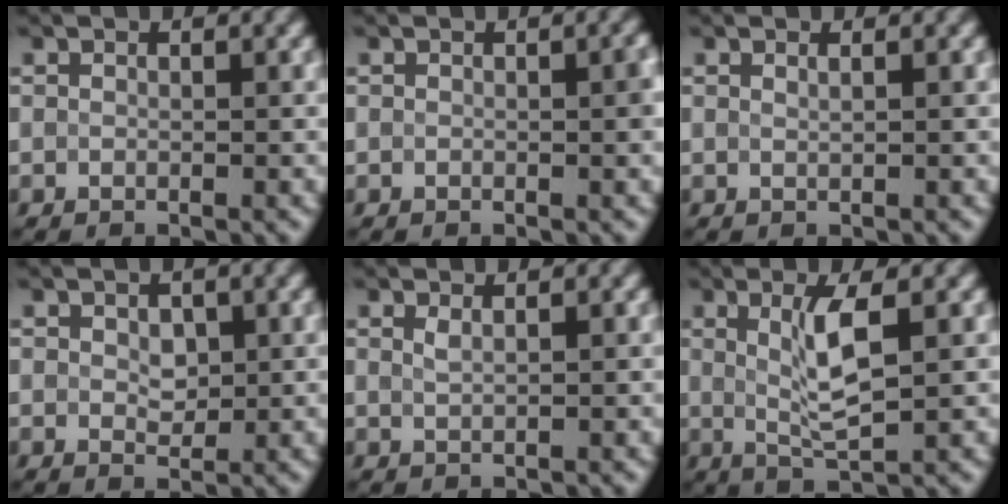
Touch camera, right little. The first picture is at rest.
{"total": 0.9, "force": [-0.1, 0.2, 0.9], "torque": [-0.011, 0.001, 0.001]}
{"total": 0.6, "force": [0.4, 0.0, 0.4], "torque": [-0.007, 0.001, 0.006]}
{"total": 1.6, "force": [0.4, 1.1, 1.2], "torque": [-0.022, -0.002, 0.007]}
{"total": 0.8, "force": [0.6, 0.0, 0.5], "torque": [-0.014, 0.002, 0.012]}
{"total": 4.0, "force": [0.9, 0.7, 3.8], "torque": [-0.077, -0.003, 0.020]}